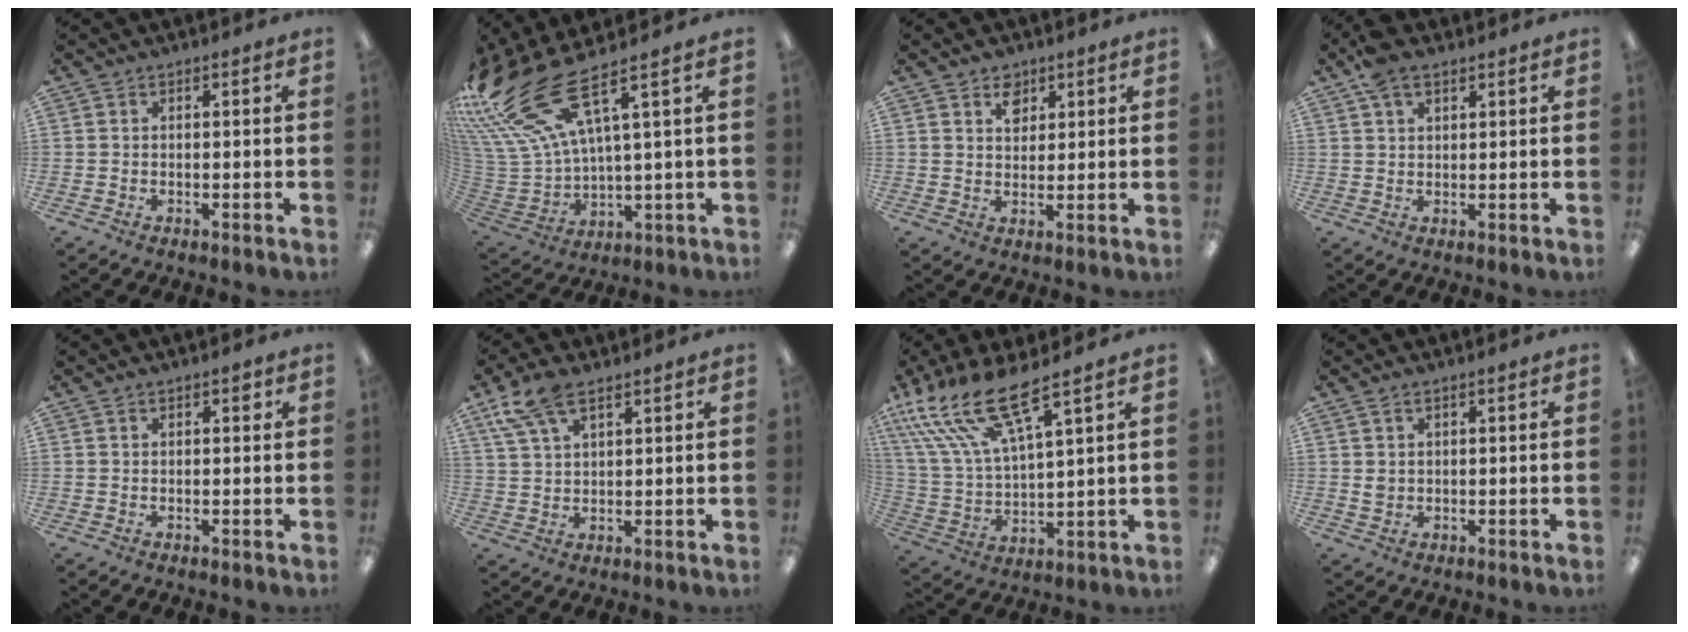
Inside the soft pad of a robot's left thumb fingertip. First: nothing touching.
{"total": 20.6, "force": [12.0, 8.2, 14.6], "torque": [-0.302, -0.075, 0.213]}
{"total": 4.6, "force": [3.0, 3.2, 1.3], "torque": [-0.005, -0.010, 0.051]}
{"total": 5.7, "force": [3.7, 2.8, 3.4], "torque": [-0.066, -0.007, 0.068]}
{"total": 1.3, "force": [0.8, 0.6, 0.8], "torque": [-0.009, 0.001, 0.012]}
{"total": 9.0, "force": [5.9, 3.9, 5.5], "torque": [-0.110, -0.016, 0.111]}
{"total": 17.5, "force": [12.4, 4.6, 11.5], "torque": [-0.260, -0.072, 0.217]}
{"total": 2.1, "force": [1.1, 1.5, 1.0], "torque": [-0.015, 0.001, 0.016]}